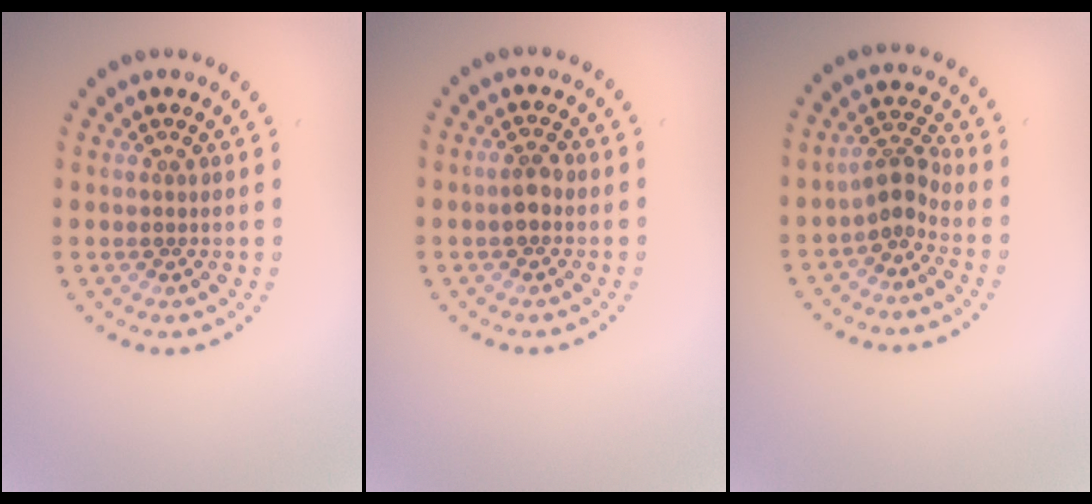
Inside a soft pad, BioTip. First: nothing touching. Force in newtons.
{"total": 1.7, "press": 1.6, "slide": 0.3}
{"total": 2.4, "press": 1.8, "slide": 1.5}